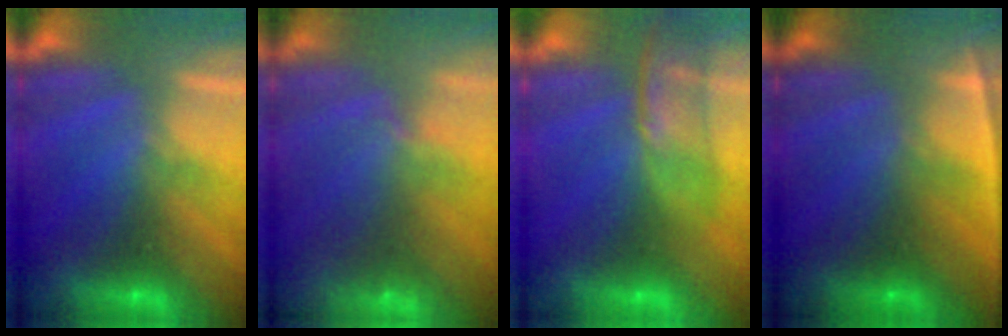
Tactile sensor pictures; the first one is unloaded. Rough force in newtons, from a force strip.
{"total": 9.8}
{"total": 3.5}
{"total": 2.8}